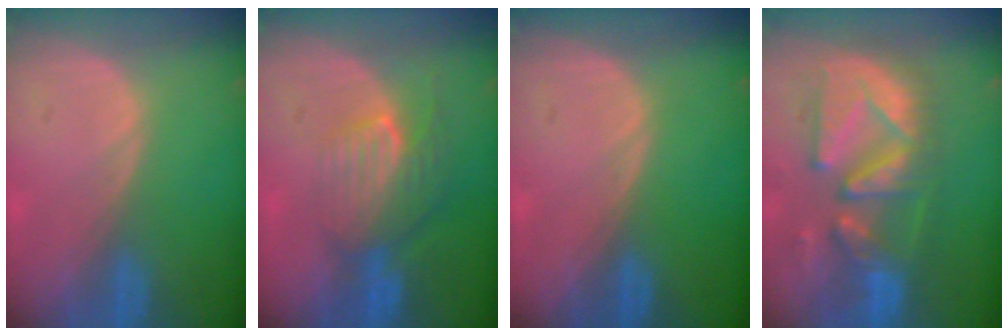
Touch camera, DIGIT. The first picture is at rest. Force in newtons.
{"total": 8.1, "press": 7.2, "slide": 3.6}
{"total": 0.0}
{"total": 12.0, "press": 11.0, "slide": 4.8}